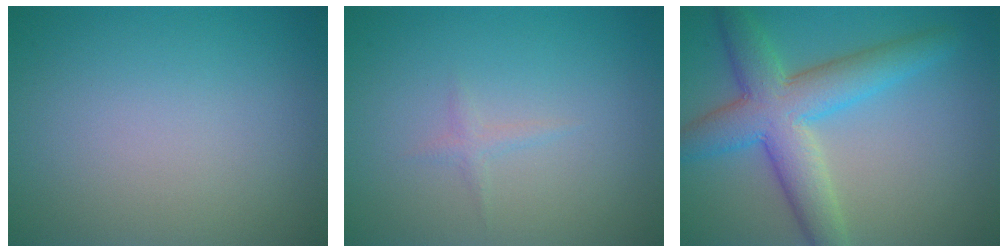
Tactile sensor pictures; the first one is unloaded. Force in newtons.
{"total": 0.8, "press": 0.8, "slide": 0.1}
{"total": 7.1, "press": 7.1, "slide": 0.2}